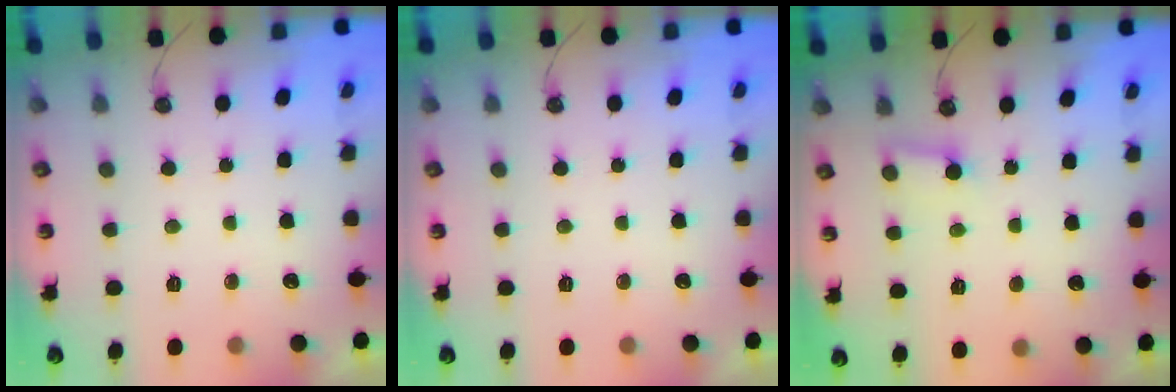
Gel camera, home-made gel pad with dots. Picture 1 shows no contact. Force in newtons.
{"total": 0.0}
{"total": 4.0, "press": 3.9, "slide": 0.9}